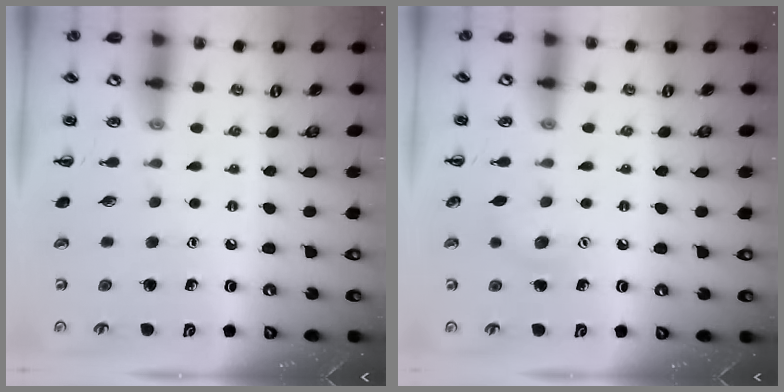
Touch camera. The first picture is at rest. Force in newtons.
{"total": 6.3, "press": 6.0, "slide": 1.9}